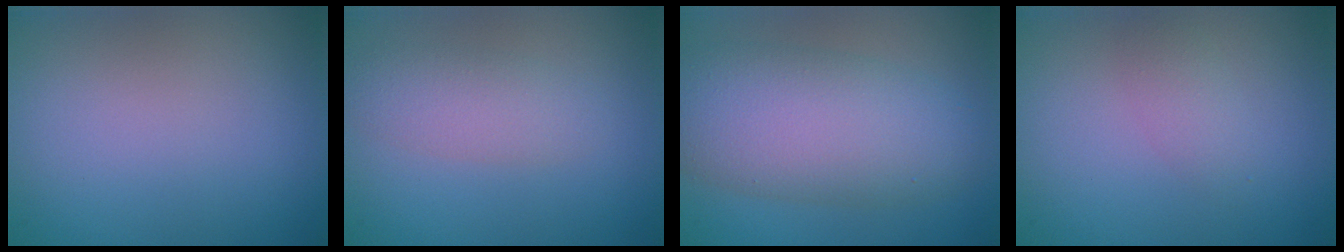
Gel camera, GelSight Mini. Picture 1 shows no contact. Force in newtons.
{"total": 2.7, "press": 2.7, "slide": 0.0}
{"total": 8.5, "press": 8.5, "slide": 0.4}
{"total": 1.6, "press": 1.6, "slide": 0.0}